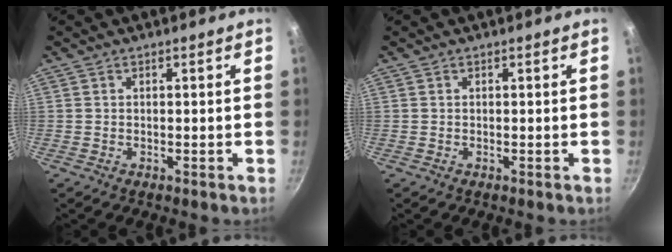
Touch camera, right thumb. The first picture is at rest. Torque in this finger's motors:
{"motor_torque": [-0.04, -0.04, 0.01, 0.00, 0.00]}